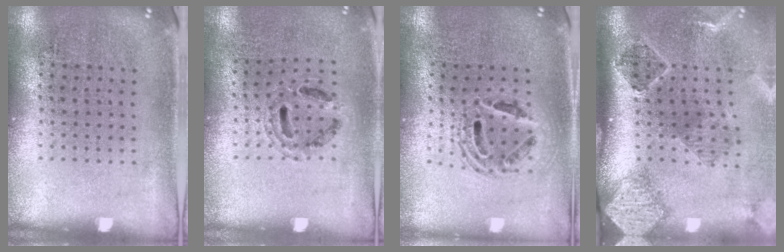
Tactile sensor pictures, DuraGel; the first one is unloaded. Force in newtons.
{"total": 0.9, "press": 0.9, "slide": 0.2}
{"total": 1.5, "press": 1.3, "slide": 0.8}
{"total": 2.9, "press": 1.9, "slide": 2.1}